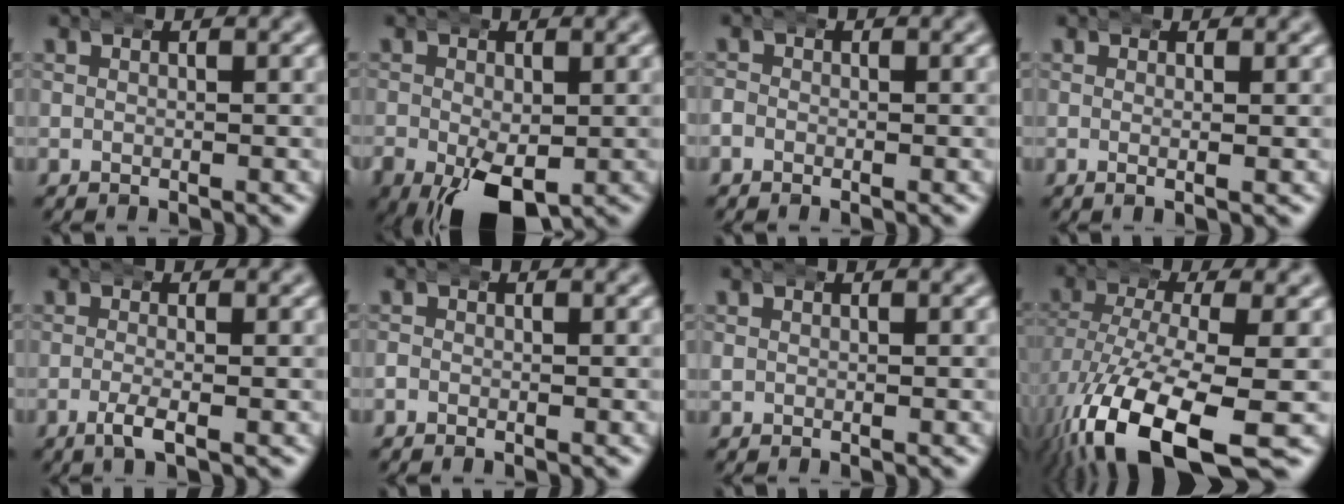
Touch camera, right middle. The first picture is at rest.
{"total": 7.7, "force": [-3.5, 4.3, 5.4], "torque": [-0.122, -0.050, -0.033]}
{"total": 1.1, "force": [-0.5, 1.0, 0.2], "torque": [-0.011, 0.001, -0.014]}
{"total": 1.1, "force": [0.0, -0.1, 1.1], "torque": [-0.020, 0.000, -0.004]}
{"total": 2.3, "force": [-1.4, 0.3, 1.8], "torque": [-0.042, -0.008, -0.024]}
{"total": 0.7, "force": [-0.4, 0.6, 0.0], "torque": [-0.005, 0.002, -0.011]}
{"total": 0.5, "force": [0.2, 0.5, 0.1], "torque": [-0.008, 0.001, 0.003]}
{"total": 9.8, "force": [-4.9, 4.0, 7.4], "torque": [-0.167, -0.052, -0.048]}